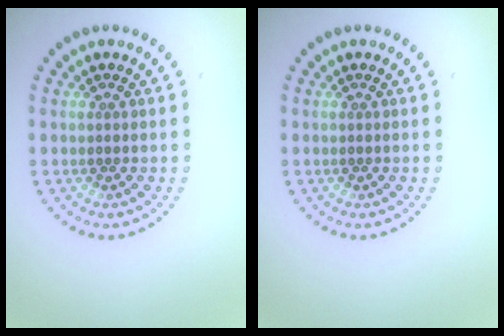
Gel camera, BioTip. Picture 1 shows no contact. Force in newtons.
{"total": 0.0}